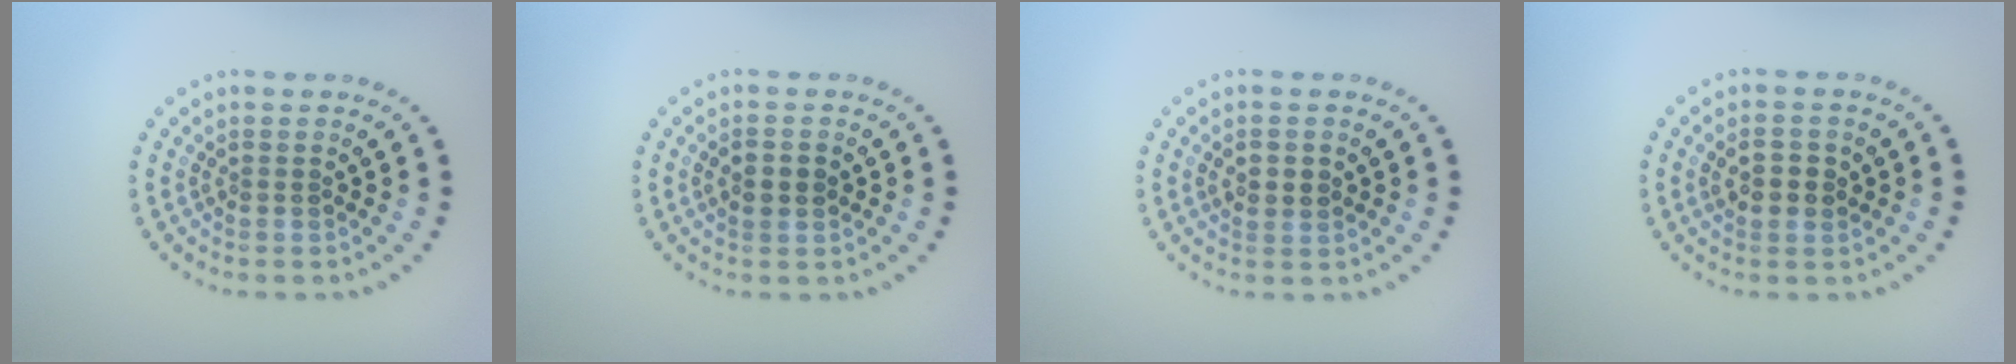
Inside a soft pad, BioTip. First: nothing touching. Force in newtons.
{"total": 2.3, "press": 2.3, "slide": 0.0}
{"total": 1.7, "press": 1.7, "slide": 0.4}
{"total": 2.5, "press": 2.5, "slide": 0.2}